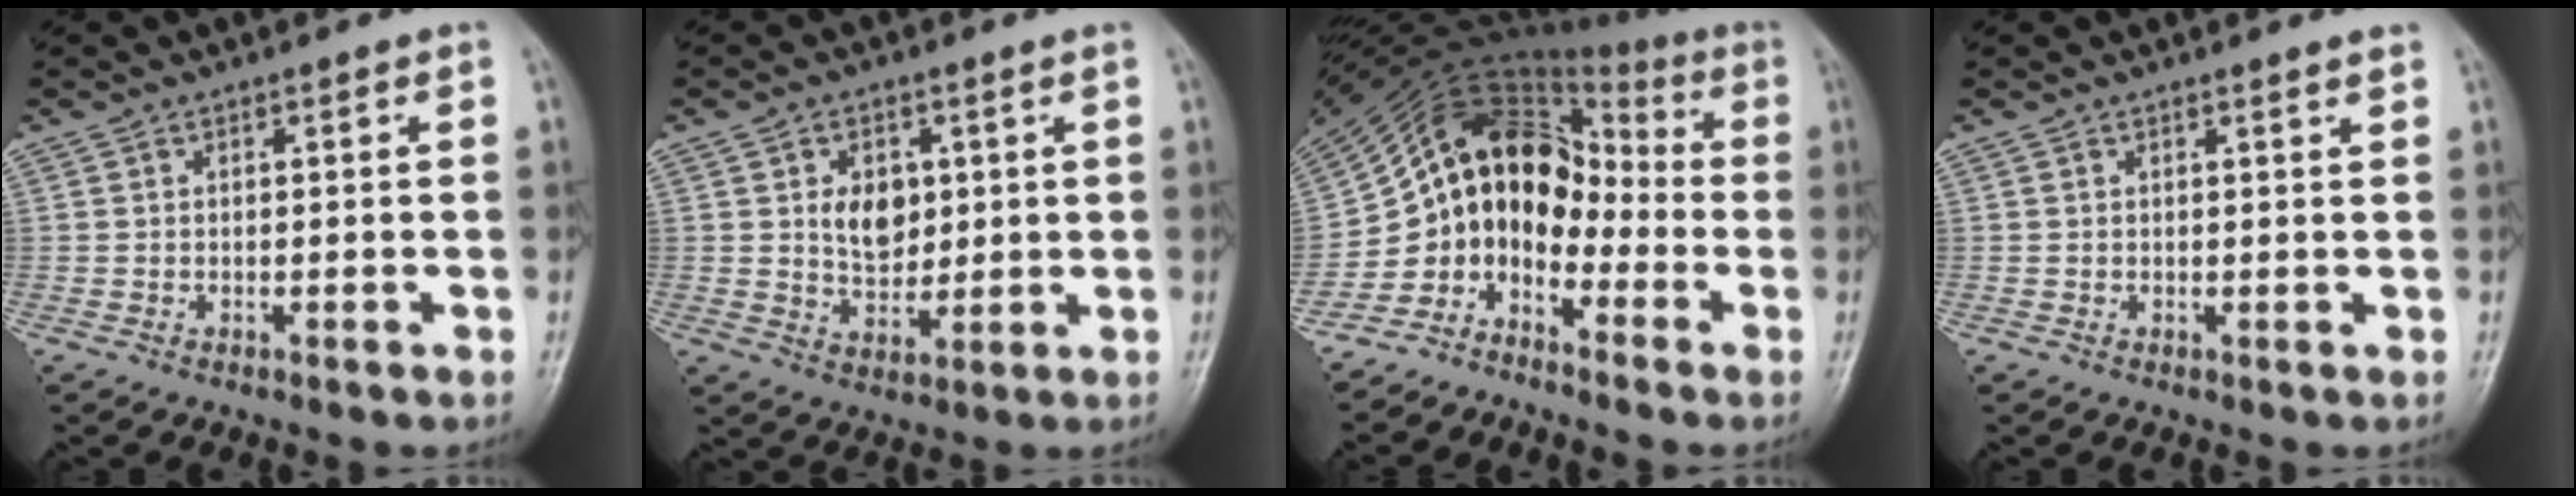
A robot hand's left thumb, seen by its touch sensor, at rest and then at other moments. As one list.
[{"total": 7.1, "force": [1.8, 4.9, 4.7], "torque": [-0.049, -0.013, 0.036]}, {"total": 13.2, "force": [-5.5, 9.3, 7.5], "torque": [-0.114, 0.096, -0.120]}, {"total": 1.0, "force": [0.8, -0.1, 0.5], "torque": [-0.010, -0.006, 0.013]}]